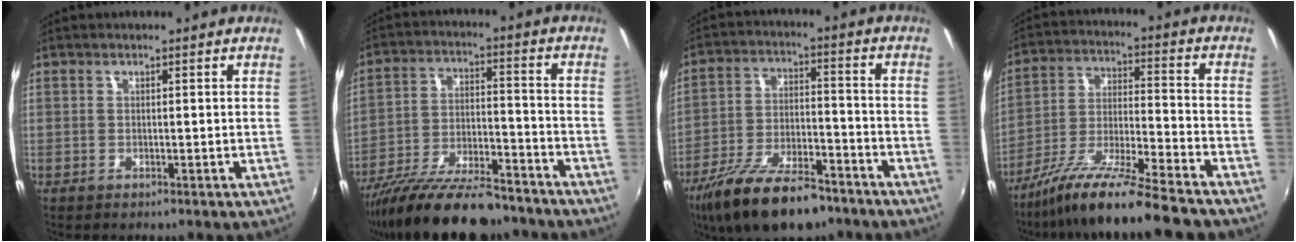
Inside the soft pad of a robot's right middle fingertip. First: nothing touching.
{"total": 18.3, "force": [-14.9, 4.8, 9.4], "torque": [-0.184, -0.033, -0.243]}
{"total": 17.3, "force": [-12.5, 6.3, 10.2], "torque": [-0.205, -0.029, -0.211]}
{"total": 16.7, "force": [-13.7, 0.4, 9.6], "torque": [-0.190, -0.030, -0.240]}